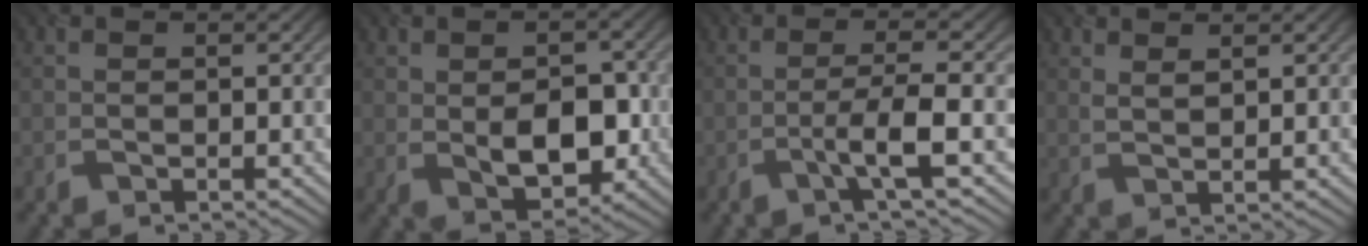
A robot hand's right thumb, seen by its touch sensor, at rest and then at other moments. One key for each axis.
{"total": 6.9, "fx": -1.1, "fy": 3.9, "fz": 5.5, "tx": -0.090, "ty": -0.009, "tz": -0.015}
{"total": 4.4, "fx": -2.0, "fy": 0.1, "fz": 3.9, "tx": -0.068, "ty": 0.014, "tz": -0.055}
{"total": 1.8, "fx": 1.5, "fy": 0.2, "fz": 0.9, "tx": -0.020, "ty": -0.002, "tz": 0.033}